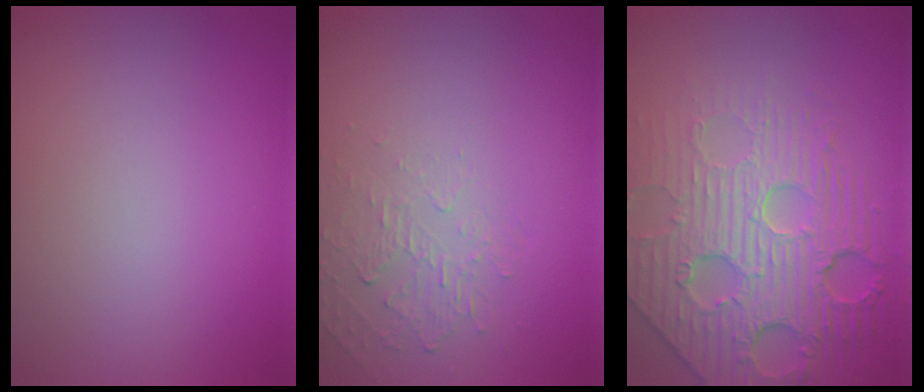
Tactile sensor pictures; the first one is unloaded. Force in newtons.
{"total": 1.9, "press": 0.5, "slide": 1.9}
{"total": 8.6, "press": 5.9, "slide": 6.2}